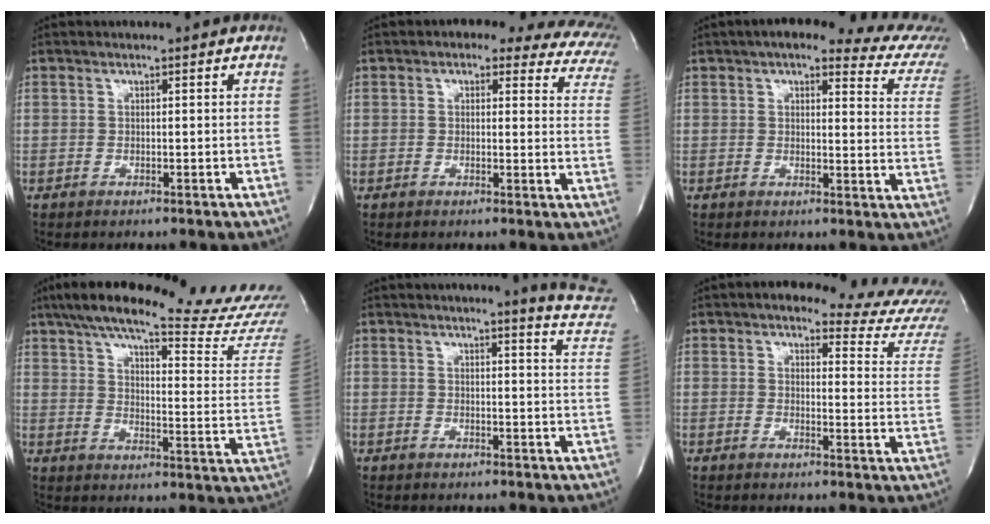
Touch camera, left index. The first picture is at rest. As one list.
[{"total": 14.6, "force": [10.7, 6.5, 7.5], "torque": [-0.069, 0.016, 0.089]}, {"total": 16.5, "force": [12.9, 3.6, 9.5], "torque": [-0.109, 0.001, 0.127]}, {"total": 28.5, "force": [25.2, 1.0, 13.3], "torque": [-0.210, -0.083, 0.316]}, {"total": 9.2, "force": [8.6, -0.4, 3.3], "torque": [-0.027, -0.066, 0.067]}, {"total": 13.2, "force": [12.0, 1.7, 5.1], "torque": [-0.047, -0.054, 0.114]}]